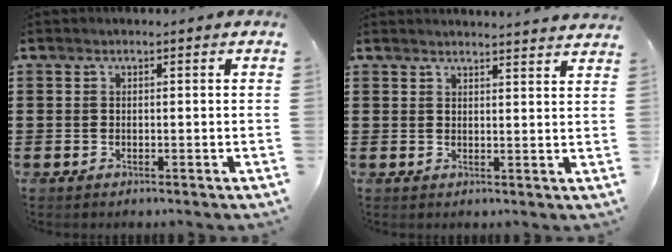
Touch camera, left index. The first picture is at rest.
{"total": 2.6, "force": [2.6, -0.5, 0.1], "torque": [0.000, -0.014, 0.046]}